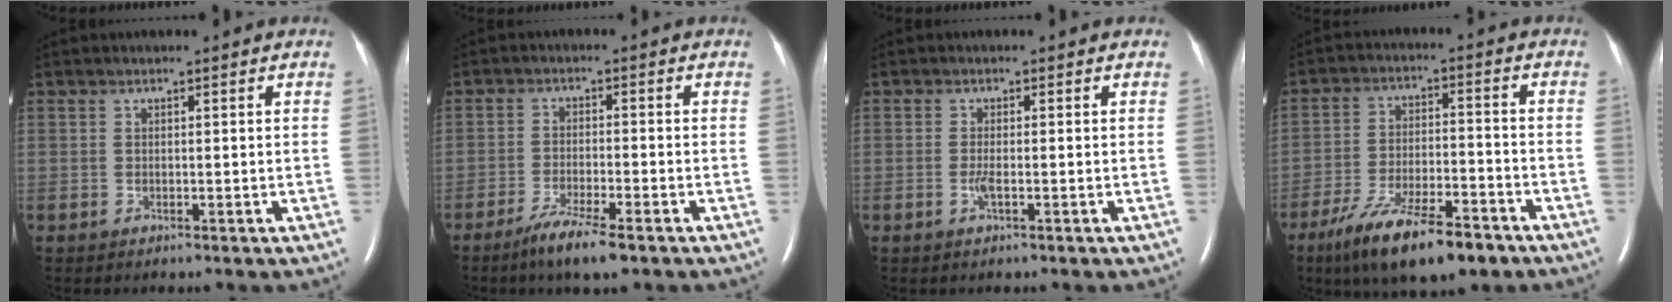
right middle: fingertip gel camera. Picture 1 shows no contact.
{"total": 6.2, "force": [-4.2, 0.3, 4.5], "torque": [-0.092, -0.015, -0.074]}
{"total": 1.4, "force": [-0.5, 0.1, 1.3], "torque": [-0.033, -0.003, -0.011]}
{"total": 14.1, "force": [-9.7, 3.5, 9.6], "torque": [-0.176, -0.021, -0.165]}